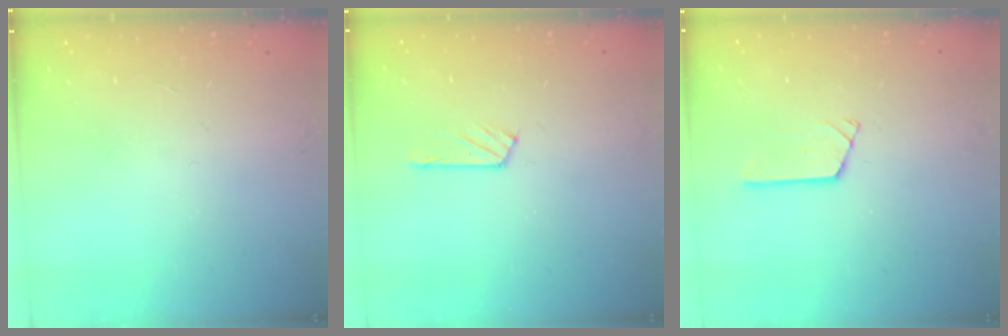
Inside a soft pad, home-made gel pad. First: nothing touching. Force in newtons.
{"total": 5.3, "press": 5.3, "slide": 0.6}
{"total": 2.4, "press": 2.4, "slide": 0.2}